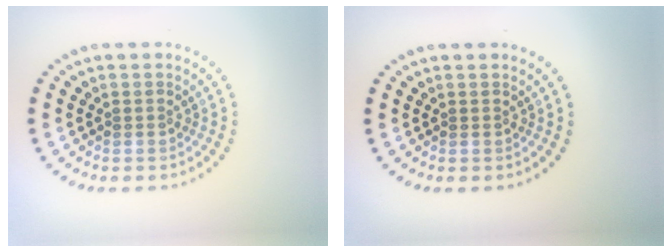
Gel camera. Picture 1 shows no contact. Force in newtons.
{"total": 0.0}